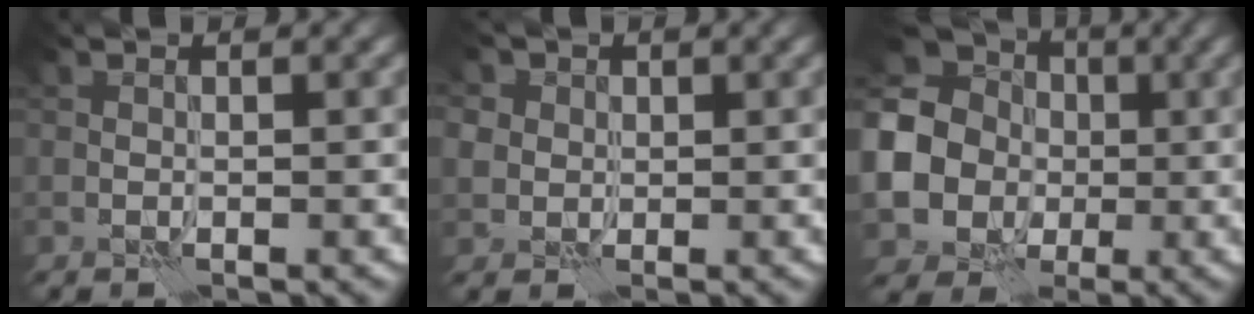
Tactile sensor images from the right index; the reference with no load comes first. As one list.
[{"total": 4.6, "force": [2.2, 3.7, 1.6], "torque": [-0.041, 0.016, 0.025]}, {"total": 14.3, "force": [-0.1, 13.3, 5.2], "torque": [-0.156, 0.004, -0.036]}]